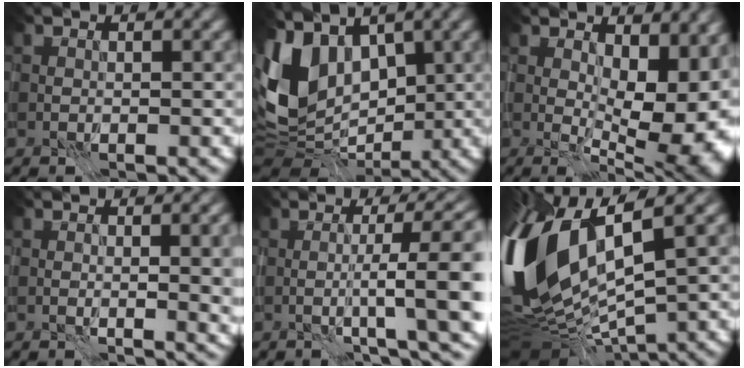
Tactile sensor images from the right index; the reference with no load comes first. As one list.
[{"total": 9.6, "force": [1.2, 7.1, 6.4], "torque": [-0.142, -0.006, 0.016]}, {"total": 13.3, "force": [1.4, 6.2, 11.7], "torque": [-0.121, 0.012, 0.041]}, {"total": 4.6, "force": [-0.1, 1.5, 4.3], "torque": [-0.047, 0.002, 0.007]}, {"total": 9.1, "force": [-0.5, 1.8, 8.9], "torque": [-0.107, 0.022, -0.005]}, {"total": 15.4, "force": [2.3, 6.9, 13.6], "torque": [-0.313, 0.008, 0.057]}]